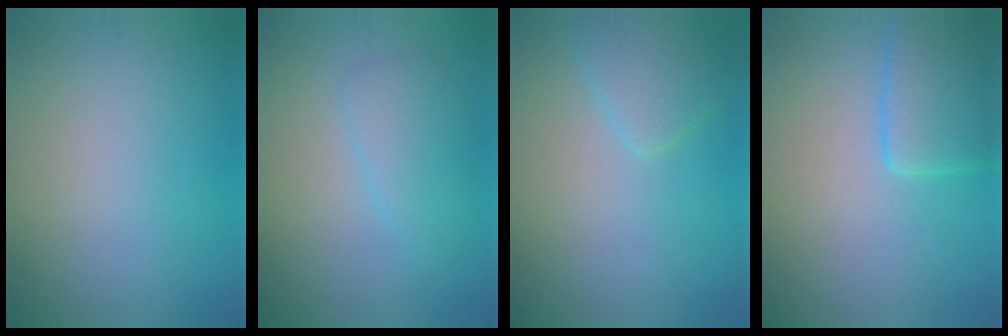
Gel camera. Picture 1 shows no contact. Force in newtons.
{"total": 2.6, "press": 2.6, "slide": 0.1}
{"total": 2.5, "press": 2.5, "slide": 0.2}
{"total": 4.7, "press": 4.7, "slide": 0.3}